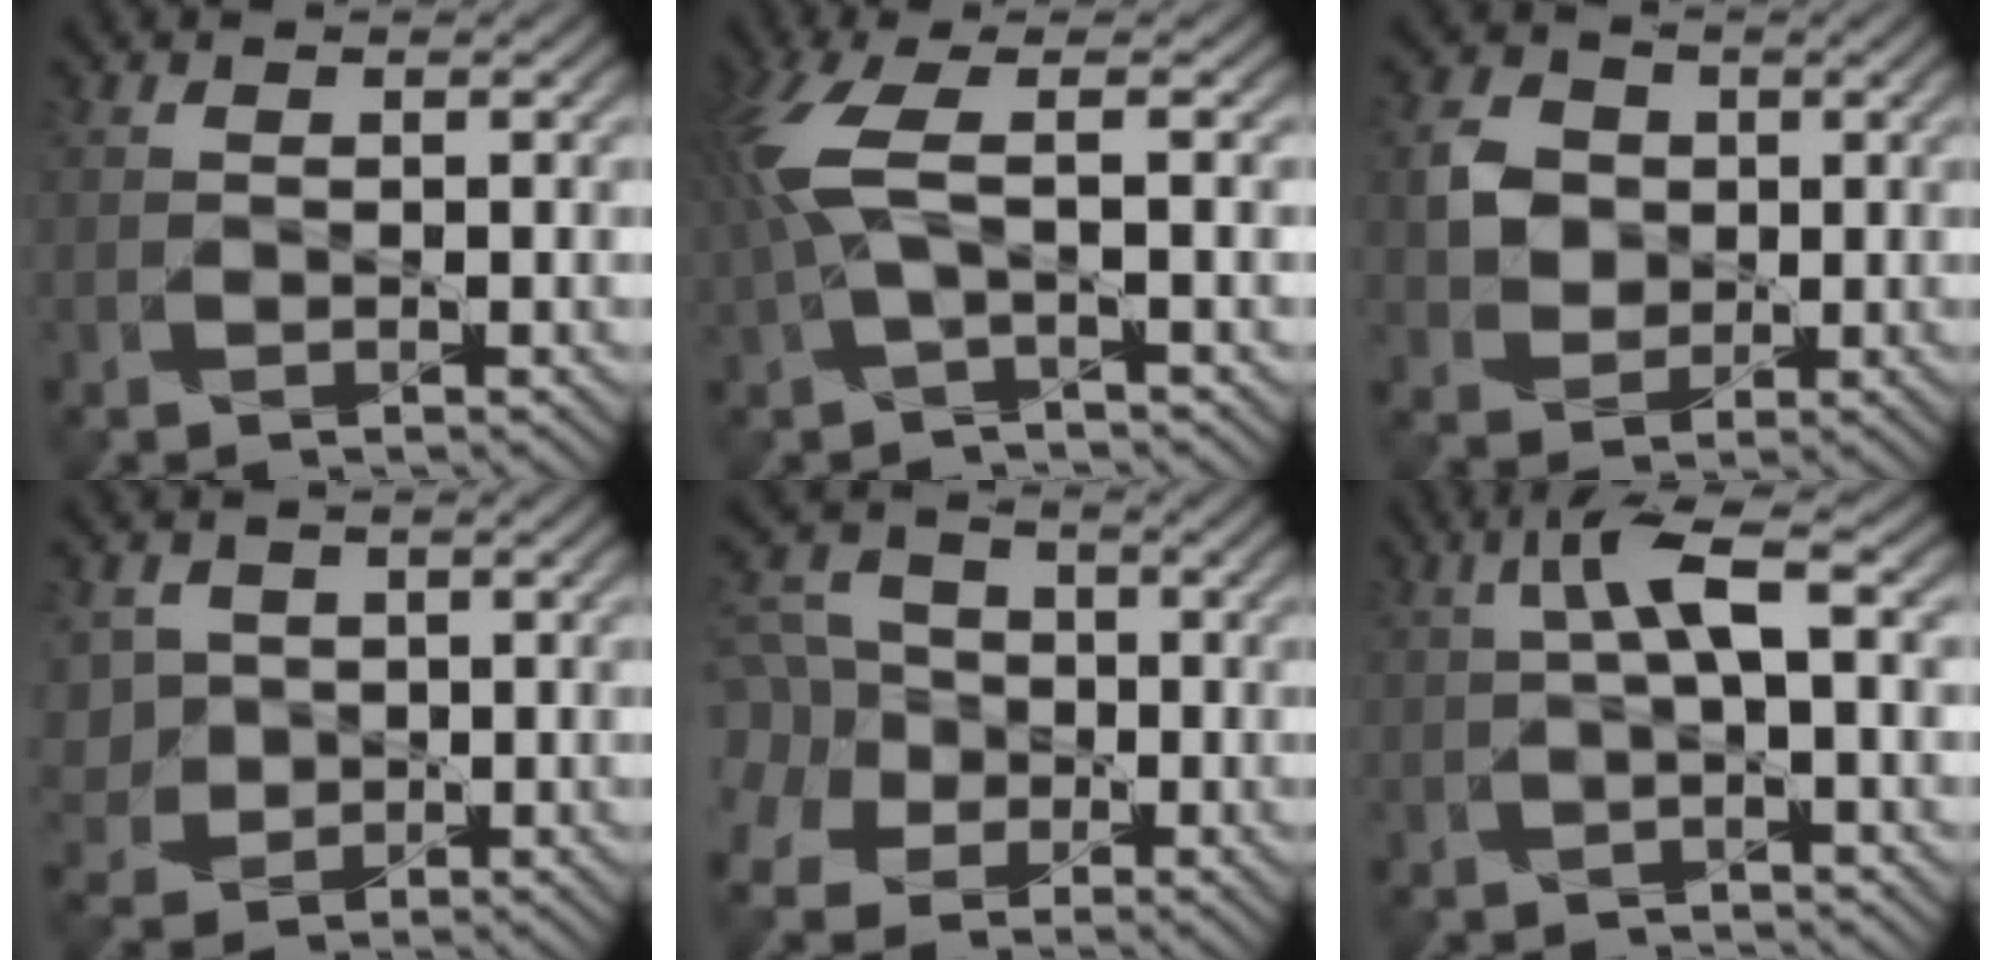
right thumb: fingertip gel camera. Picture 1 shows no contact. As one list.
[{"total": 6.2, "force": [0.6, 0.8, 6.1], "torque": [-0.159, 0.012, 0.010]}, {"total": 4.6, "force": [0.5, 3.9, 2.3], "torque": [-0.065, 0.004, 0.004]}, {"total": 4.8, "force": [0.5, 4.2, 2.3], "torque": [-0.096, 0.002, 0.000]}, {"total": 9.4, "force": [-2.1, 7.9, 4.7], "torque": [-0.145, -0.002, -0.062]}, {"total": 4.1, "force": [0.6, 0.1, 4.1], "torque": [-0.089, 0.019, 0.011]}]